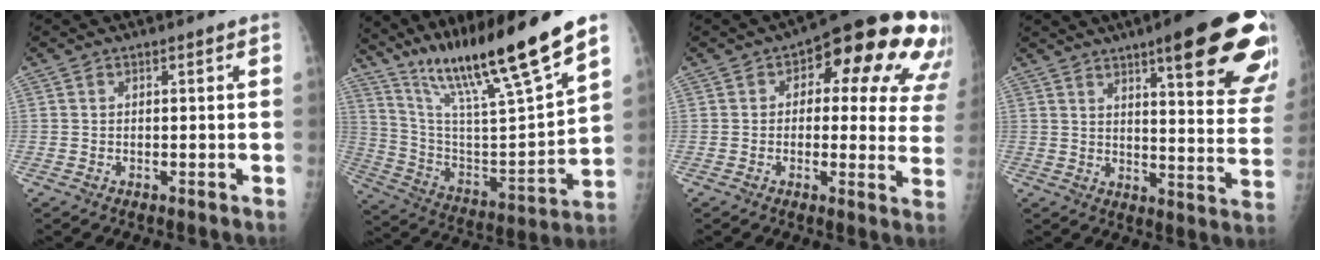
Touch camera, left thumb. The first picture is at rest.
{"total": 24.0, "force": [17.5, 1.9, 16.3], "torque": [-0.260, -0.064, 0.315]}
{"total": 19.5, "force": [8.1, 9.3, 15.1], "torque": [-0.139, 0.004, 0.086]}
{"total": 23.8, "force": [13.7, 4.5, 18.9], "torque": [-0.206, -0.049, 0.176]}